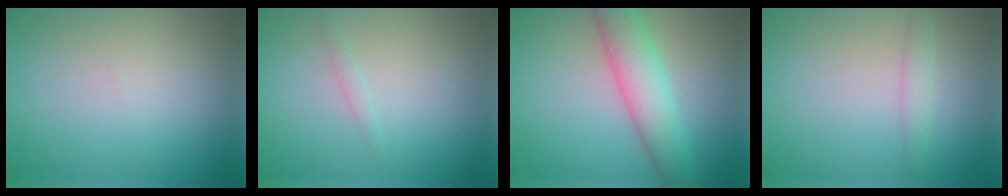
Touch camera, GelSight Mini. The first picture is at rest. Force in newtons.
{"total": 0.7, "press": 0.7, "slide": 0.0}
{"total": 5.6, "press": 5.6, "slide": 0.2}
{"total": 1.5, "press": 1.5, "slide": 0.1}